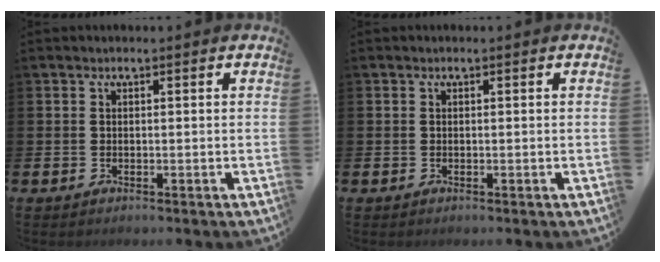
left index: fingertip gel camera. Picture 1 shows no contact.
{"total": 0.0}